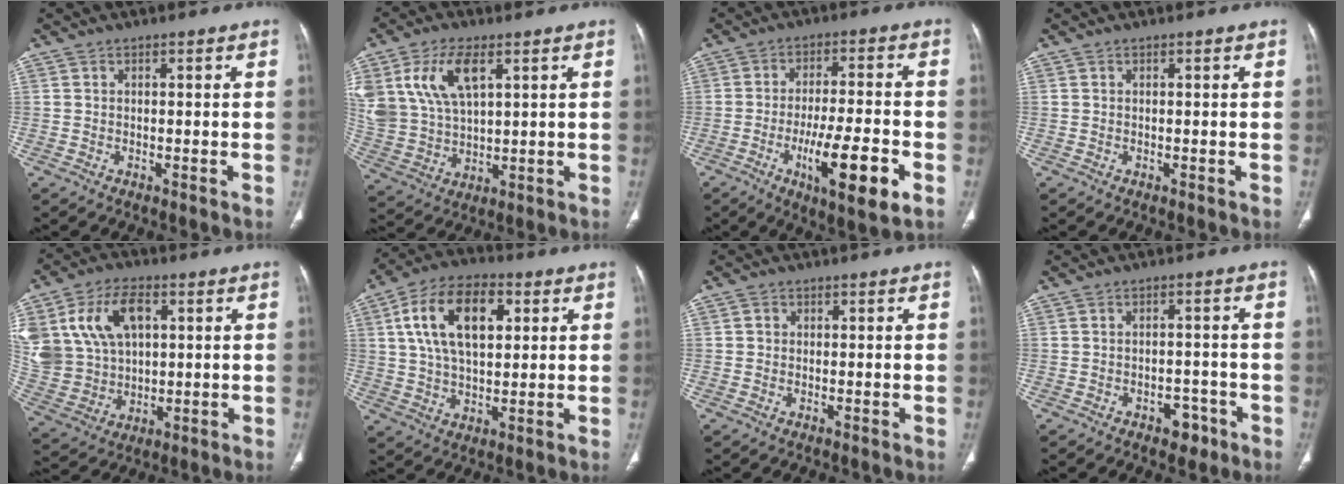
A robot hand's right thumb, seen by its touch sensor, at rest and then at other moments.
{"total": 14.2, "force": [6.1, 7.7, 10.3], "torque": [-0.207, -0.012, 0.131]}
{"total": 13.6, "force": [-4.9, 3.1, 12.3], "torque": [-0.205, 0.007, -0.076]}
{"total": 0.0}
{"total": 20.4, "force": [6.0, 14.4, 13.2], "torque": [-0.280, 0.008, 0.127]}
{"total": 15.8, "force": [4.6, 8.9, 12.2], "torque": [-0.204, 0.007, 0.078]}
{"total": 1.0, "force": [0.1, 0.9, 0.2], "torque": [0.001, 0.002, 0.001]}
{"total": 4.0, "force": [-2.4, 2.5, 2.0], "torque": [-0.009, 0.018, -0.028]}